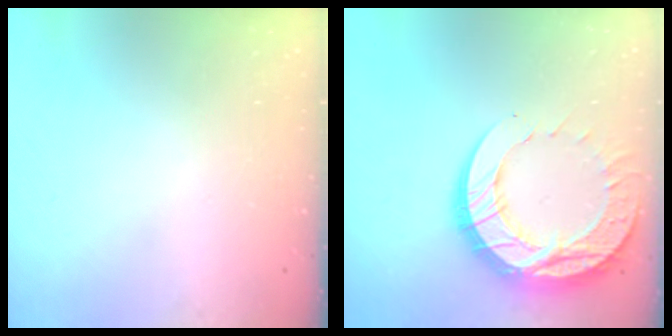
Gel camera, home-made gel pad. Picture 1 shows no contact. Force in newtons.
{"total": 19.4, "press": 19.4, "slide": 1.8}